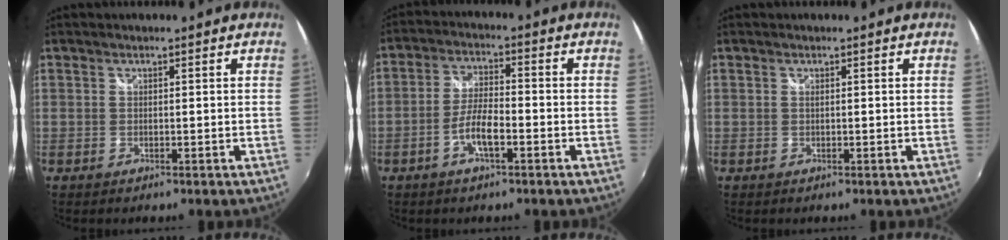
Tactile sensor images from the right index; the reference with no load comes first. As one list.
[{"total": 6.0, "force": [-2.8, 1.5, 5.0], "torque": [-0.105, 0.003, -0.052]}, {"total": 0.0}]